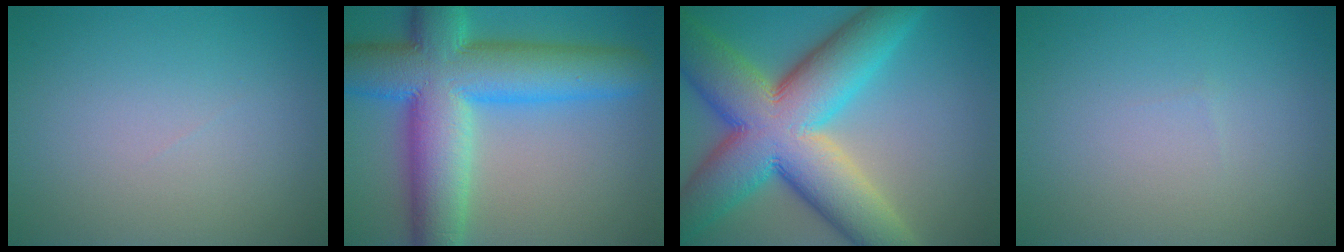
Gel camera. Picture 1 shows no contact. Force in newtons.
{"total": 13.6, "press": 13.6, "slide": 0.3}
{"total": 15.5, "press": 15.4, "slide": 0.5}
{"total": 0.0}